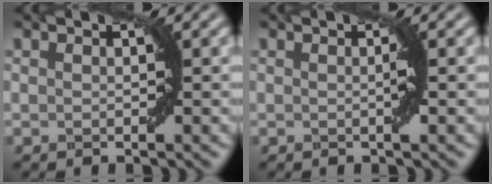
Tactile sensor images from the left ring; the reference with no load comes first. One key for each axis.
{"total": 1.0, "fx": -0.1, "fy": -0.1, "fz": 1.0, "tx": -0.018, "ty": 0.003, "tz": -0.002}